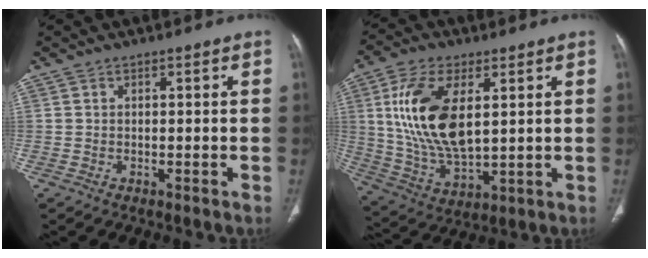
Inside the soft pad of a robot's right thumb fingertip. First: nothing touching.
{"total": 17.1, "force": [4.0, 8.4, 14.3], "torque": [-0.275, -0.017, 0.084]}